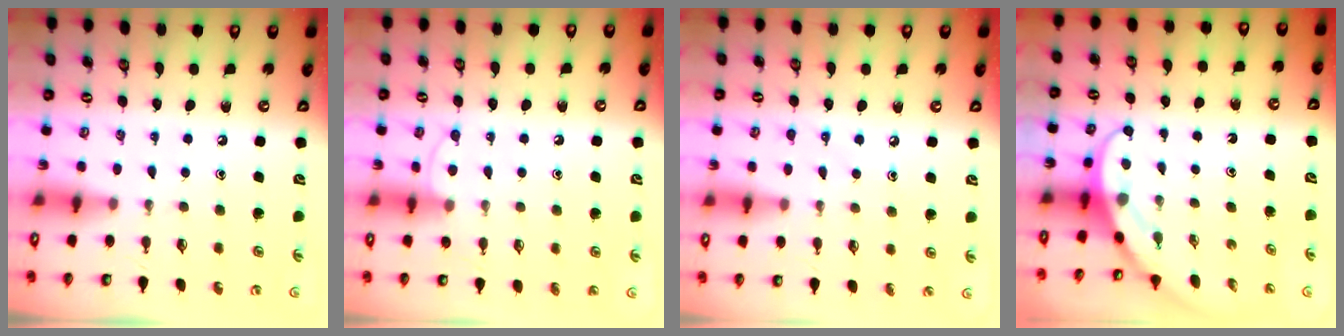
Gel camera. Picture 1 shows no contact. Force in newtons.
{"total": 6.7, "press": 6.7, "slide": 0.6}
{"total": 5.3, "press": 5.3, "slide": 0.6}
{"total": 4.0, "press": 3.9, "slide": 0.3}